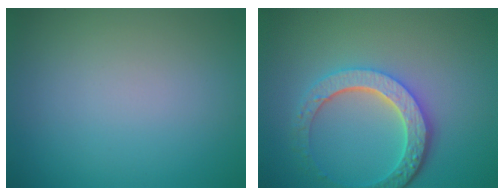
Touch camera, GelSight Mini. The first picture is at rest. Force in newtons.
{"total": 5.6, "press": 4.3, "slide": 3.6}